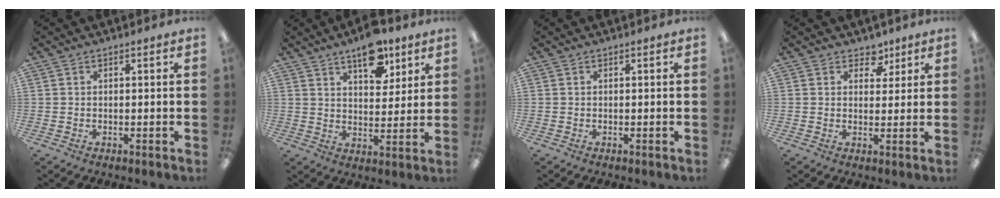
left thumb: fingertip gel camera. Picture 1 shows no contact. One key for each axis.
{"total": 11.7, "fx": 7.6, "fy": 5.7, "fz": 6.8, "tx": -0.078, "ty": -0.039, "tz": 0.127}
{"total": 0.0}
{"total": 4.9, "fx": 3.2, "fy": 3.4, "fz": 1.7, "tx": -0.011, "ty": -0.014, "tz": 0.053}